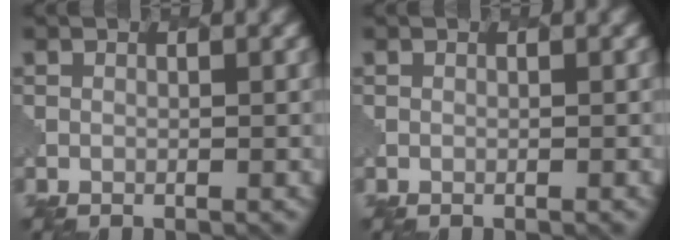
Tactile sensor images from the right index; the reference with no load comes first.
{"total": 0.0}